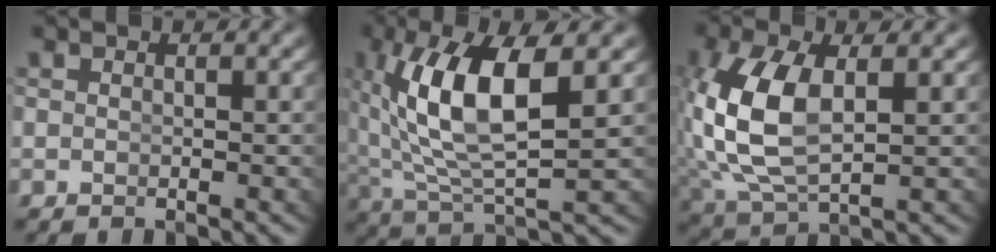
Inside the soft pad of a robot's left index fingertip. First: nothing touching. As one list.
[{"total": 8.4, "force": [1.3, 3.3, 7.6], "torque": [-0.160, -0.011, 0.040]}, {"total": 7.2, "force": [0.5, 4.2, 5.9], "torque": [-0.161, -0.027, 0.035]}]